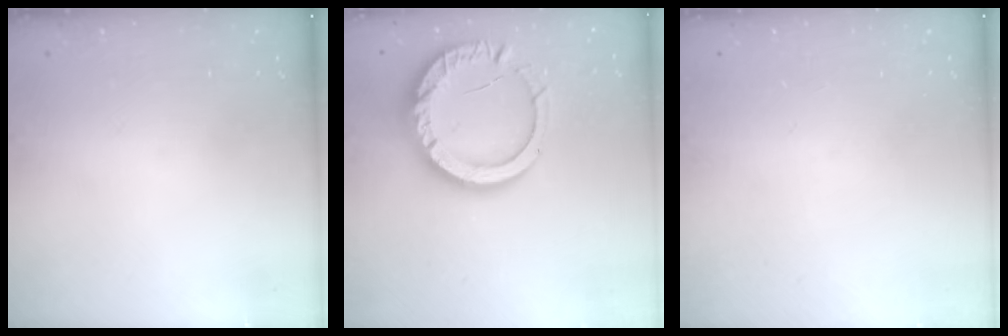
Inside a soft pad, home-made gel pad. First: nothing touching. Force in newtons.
{"total": 16.9, "press": 16.8, "slide": 1.5}
{"total": 0.0}